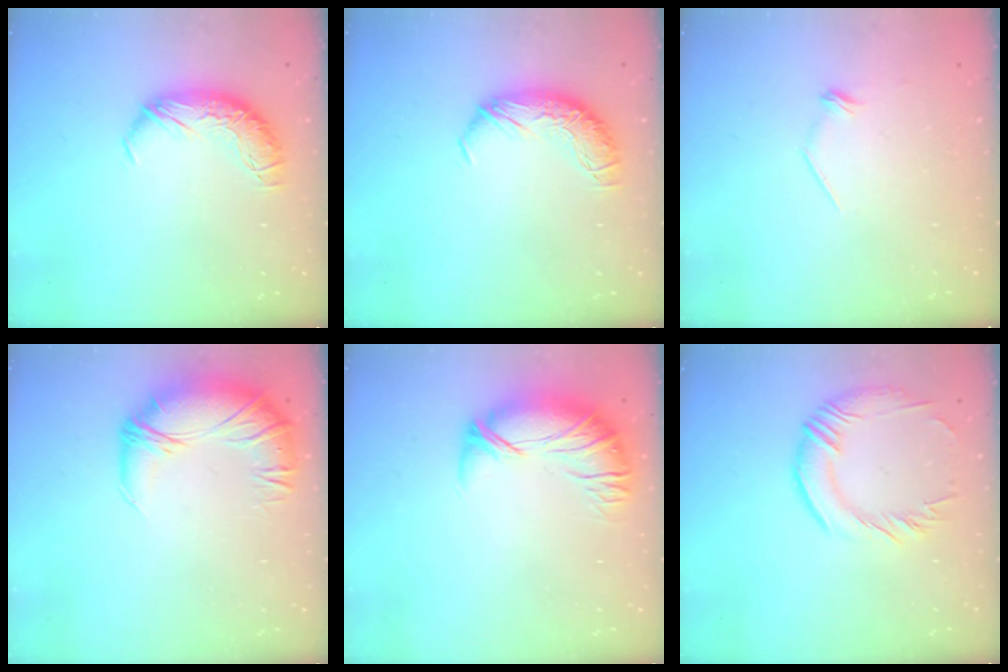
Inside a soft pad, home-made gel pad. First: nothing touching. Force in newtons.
{"total": 0.0}
{"total": 8.1, "press": 8.1, "slide": 0.5}
{"total": 2.8, "press": 0.1, "slide": 2.8}
{"total": 2.8, "press": 1.7, "slide": 2.3}
{"total": 2.6, "press": 2.2, "slide": 1.5}